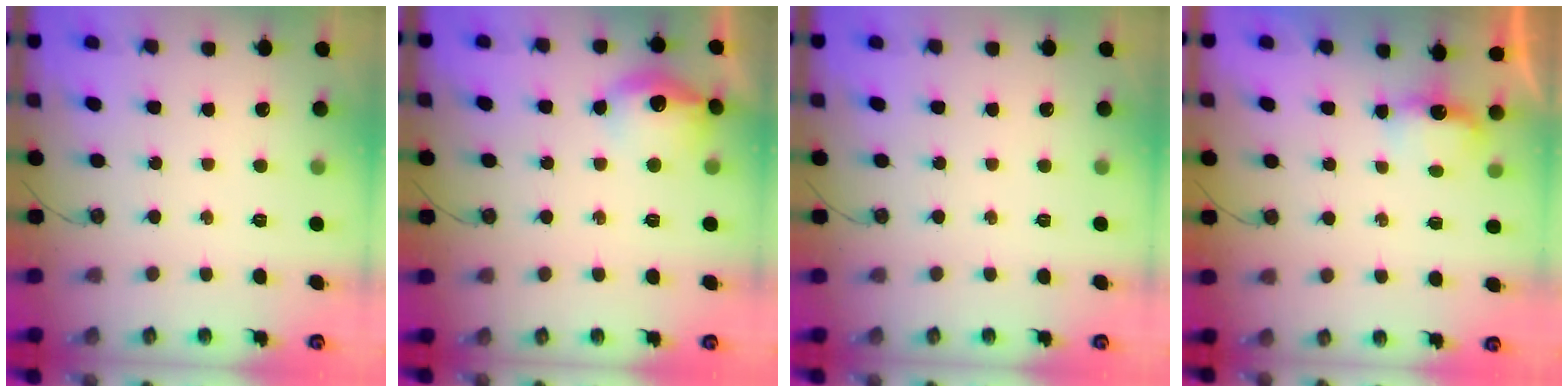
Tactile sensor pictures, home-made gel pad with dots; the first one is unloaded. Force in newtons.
{"total": 13.9, "press": 13.9, "slide": 1.1}
{"total": 0.0}
{"total": 3.5, "press": 3.3, "slide": 1.0}